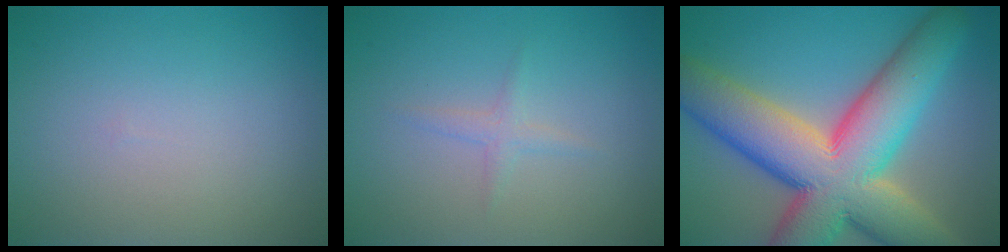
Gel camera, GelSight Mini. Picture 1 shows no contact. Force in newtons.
{"total": 1.1, "press": 1.1, "slide": 0.0}
{"total": 15.3, "press": 15.3, "slide": 1.1}